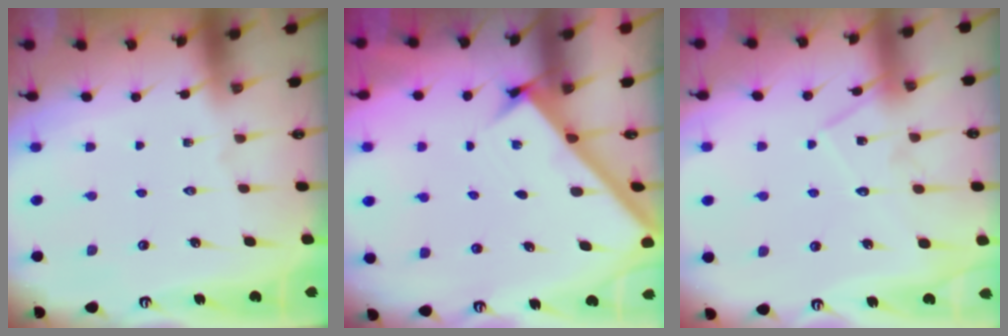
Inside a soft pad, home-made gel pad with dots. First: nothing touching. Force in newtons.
{"total": 2.4, "press": 2.4, "slide": 0.2}
{"total": 12.9, "press": 12.9, "slide": 0.9}